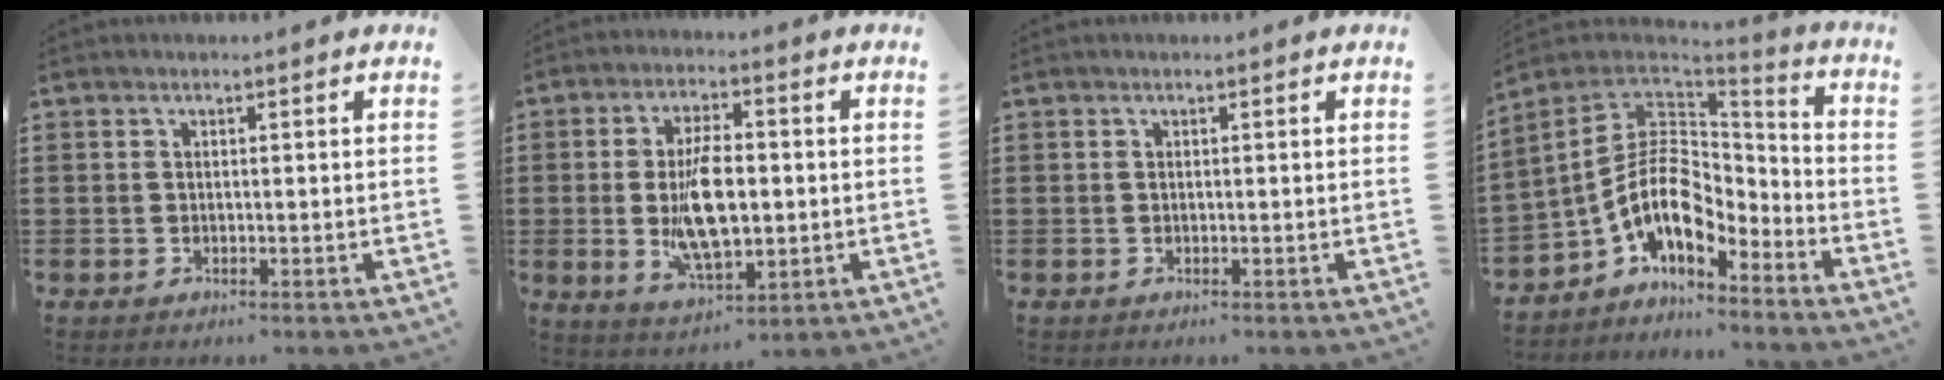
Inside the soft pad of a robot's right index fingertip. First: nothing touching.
{"total": 10.5, "force": [-0.5, 4.7, 9.4], "torque": [-0.183, -0.002, -0.010]}
{"total": 0.0}
{"total": 11.7, "force": [-3.0, 7.4, 8.5], "torque": [-0.210, -0.010, -0.064]}